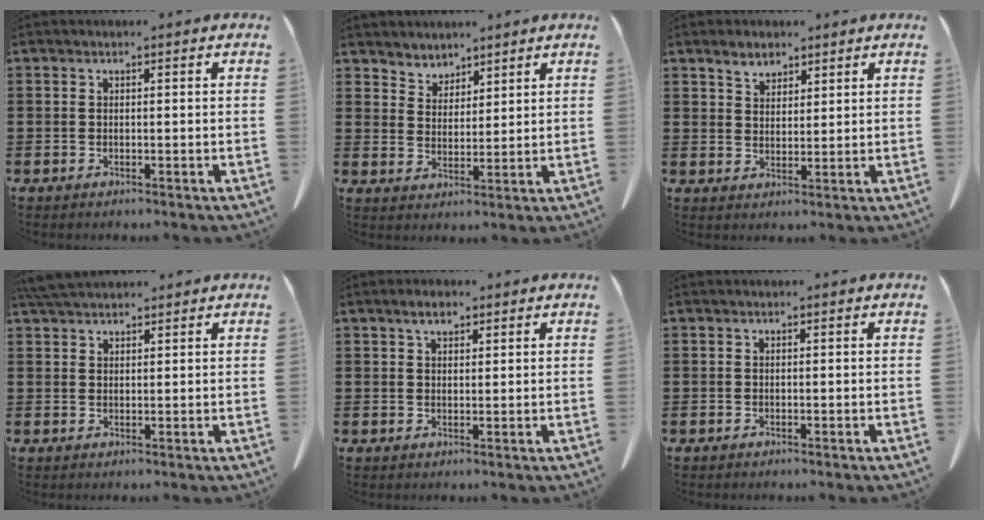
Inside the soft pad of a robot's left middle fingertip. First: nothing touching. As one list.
[{"total": 3.7, "force": [3.4, 1.3, -0.5], "torque": [-0.005, -0.010, 0.066]}, {"total": 3.5, "force": [2.7, 1.9, 1.2], "torque": [-0.031, 0.008, 0.051]}, {"total": 3.5, "force": [3.3, 0.7, 1.2], "torque": [-0.033, -0.002, 0.064]}, {"total": 2.6, "force": [1.8, 1.1, 1.5], "torque": [-0.025, 0.001, 0.032]}, {"total": 0.0}]